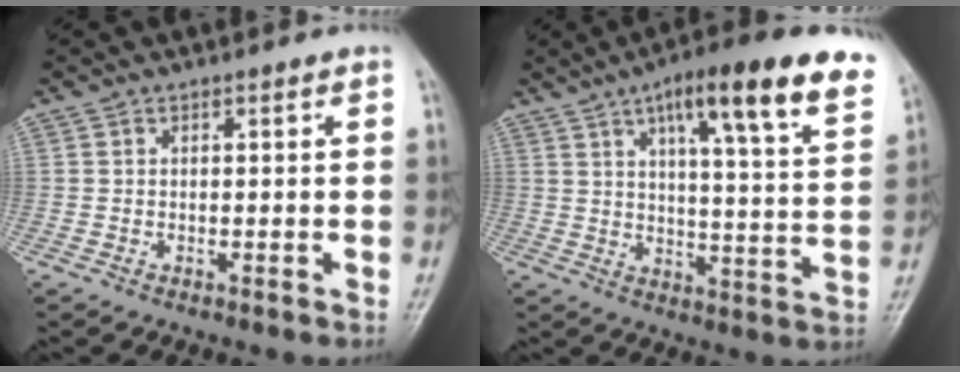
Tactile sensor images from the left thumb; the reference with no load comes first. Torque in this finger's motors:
{"motor_torque": [0.51, 0.49, 1.57, -1.19, 0.10]}